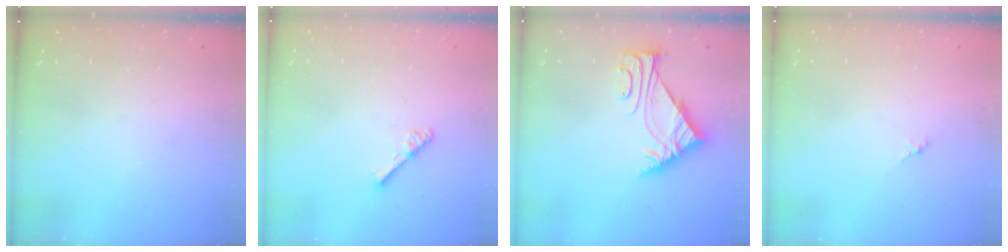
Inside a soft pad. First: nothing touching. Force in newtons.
{"total": 3.7, "press": 3.7, "slide": 0.5}
{"total": 5.9, "press": 5.8, "slide": 1.0}
{"total": 0.8, "press": 0.6, "slide": 0.4}